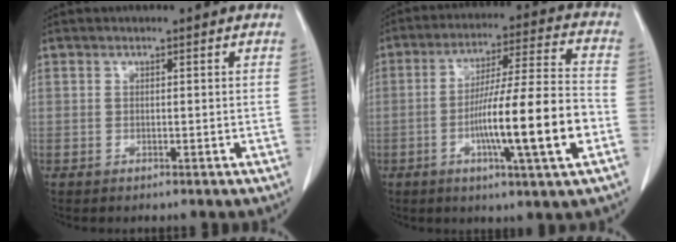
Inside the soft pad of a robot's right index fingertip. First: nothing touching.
{"total": 15.8, "force": [-4.4, 0.1, 15.2], "torque": [-0.258, 0.000, -0.074]}